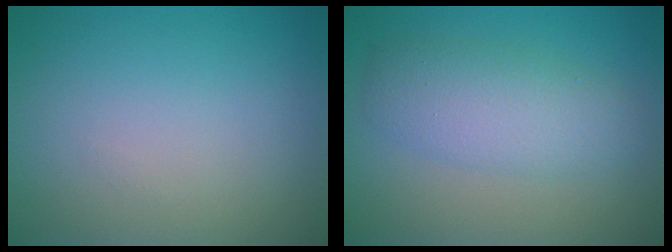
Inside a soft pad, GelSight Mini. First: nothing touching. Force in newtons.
{"total": 4.5, "press": 4.5, "slide": 0.1}